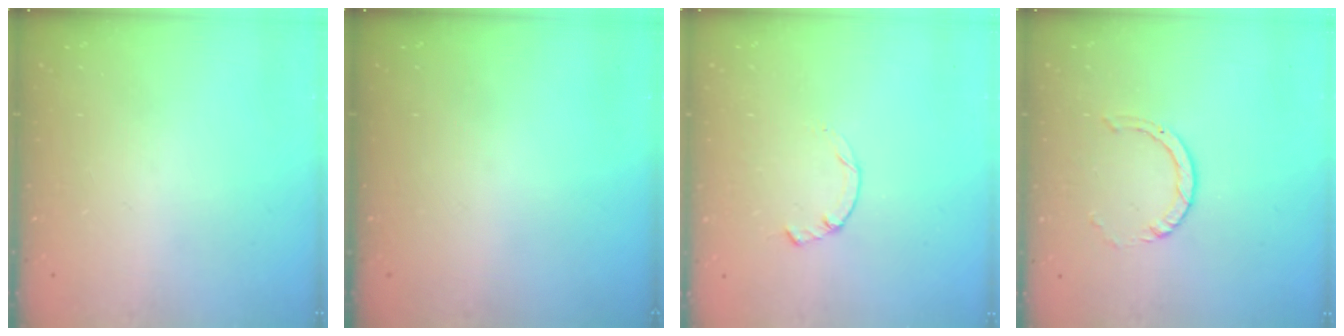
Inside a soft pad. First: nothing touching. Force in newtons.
{"total": 0.0}
{"total": 0.5, "press": 0.4, "slide": 0.3}
{"total": 4.1, "press": 4.1, "slide": 0.4}